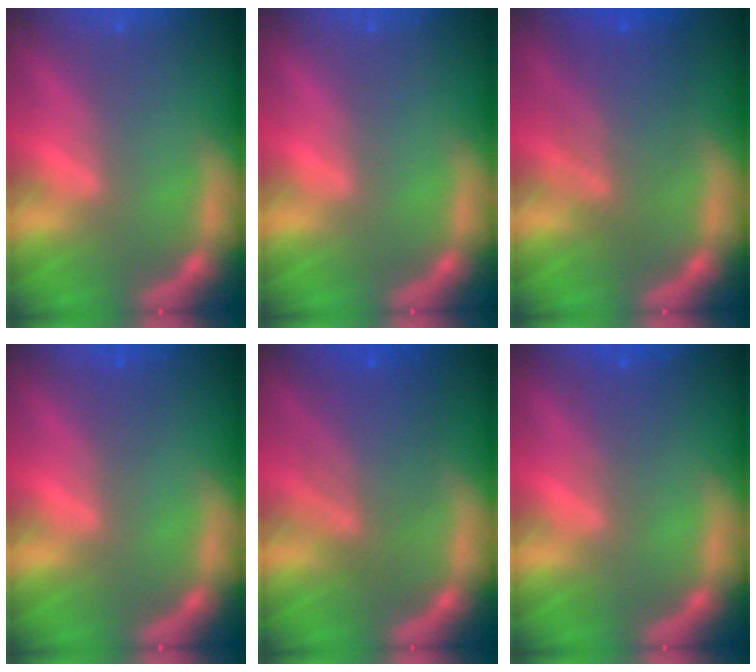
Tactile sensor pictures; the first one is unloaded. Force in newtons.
{"total": 0.0}
{"total": 5.5}
{"total": 1.0}
{"total": 6.0}
{"total": 2.0}